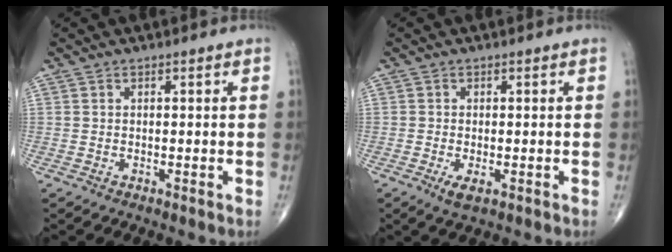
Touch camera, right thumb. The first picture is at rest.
{"total": 2.6, "force": [-1.0, 1.0, 2.1], "torque": [-0.041, -0.005, -0.018]}